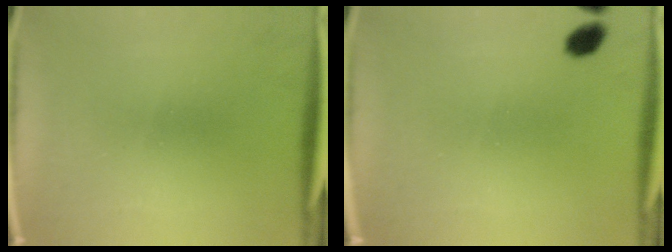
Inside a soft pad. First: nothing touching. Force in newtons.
{"total": 2.5}